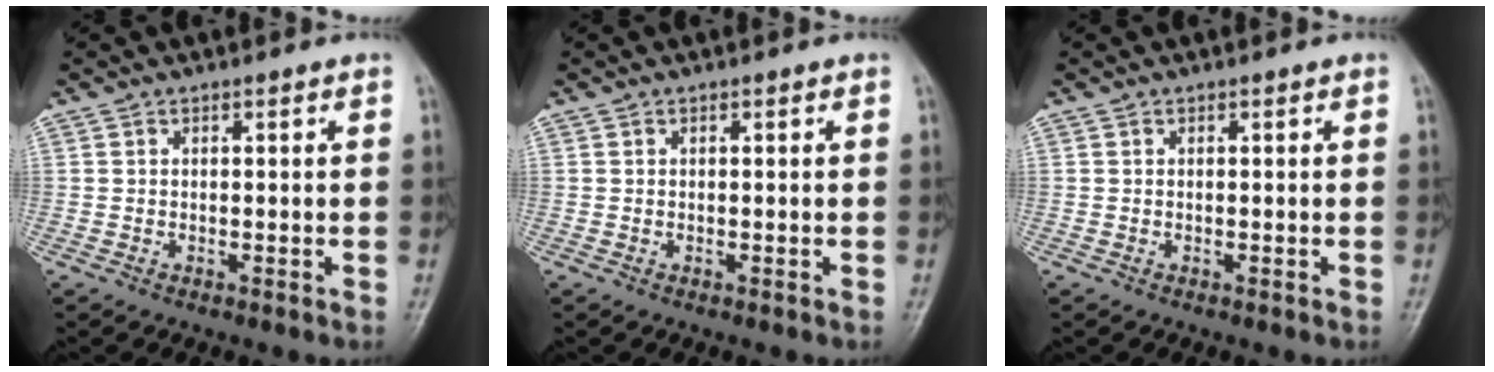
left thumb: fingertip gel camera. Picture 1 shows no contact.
{"total": 0.0}
{"total": 0.0}